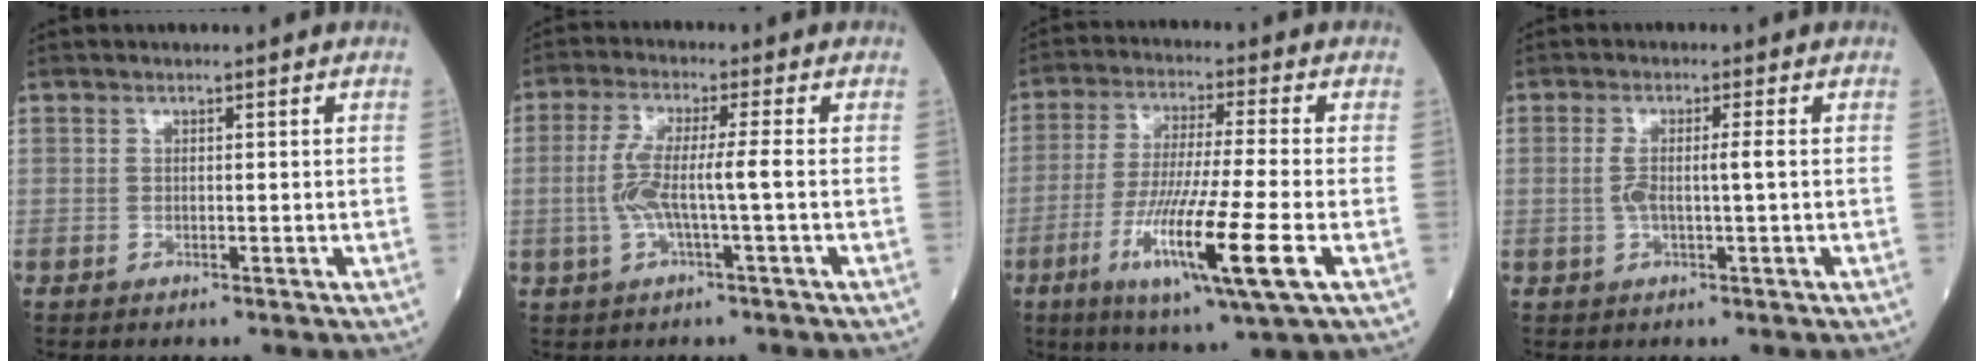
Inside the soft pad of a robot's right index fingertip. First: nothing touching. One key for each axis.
{"total": 6.5, "fx": -0.8, "fy": 0.3, "fz": 6.5, "tx": -0.139, "ty": 0.010, "tz": -0.017}
{"total": 14.4, "fx": -5.0, "fy": -0.2, "fz": 13.5, "tx": -0.257, "ty": -0.032, "tz": -0.092}
{"total": 3.7, "fx": 0.0, "fy": 0.3, "fz": 3.7, "tx": -0.078, "ty": 0.005, "tz": 0.002}